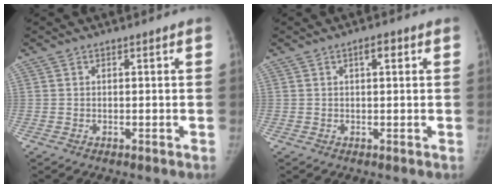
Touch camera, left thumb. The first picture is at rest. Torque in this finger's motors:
{"motor_torque": [0.01, -0.14, 0.81, 0.06, 0.16]}